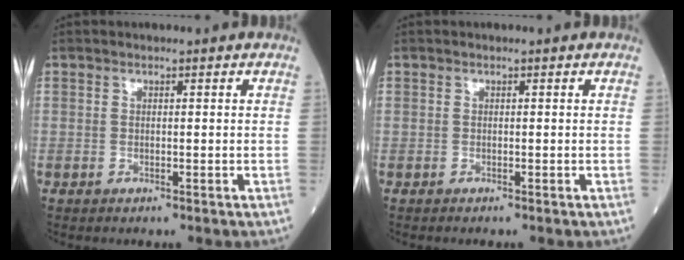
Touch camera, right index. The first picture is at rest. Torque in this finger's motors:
{"motor_torque": [-0.09, -0.08, -0.03, -0.01]}